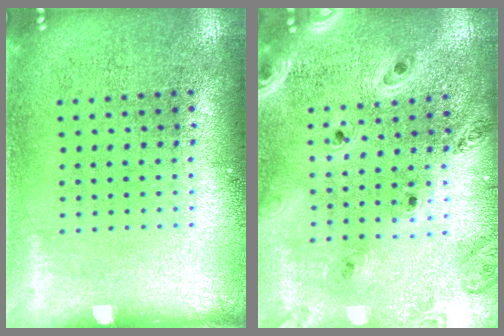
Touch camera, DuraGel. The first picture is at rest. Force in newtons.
{"total": 1.4, "press": 1.4, "slide": 0.2}